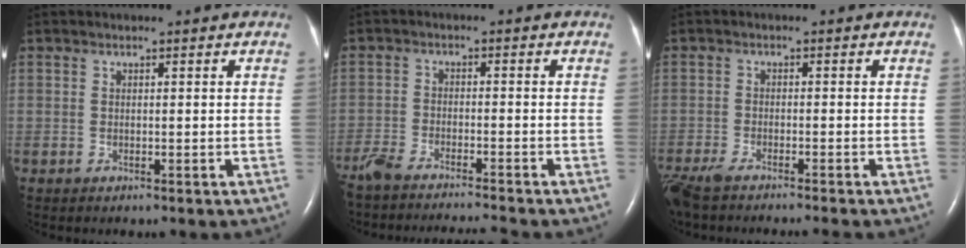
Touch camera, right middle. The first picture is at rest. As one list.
[{"total": 8.1, "force": [-7.6, -0.1, 2.8], "torque": [-0.047, -0.009, -0.128]}, {"total": 8.1, "force": [-7.0, 0.0, 4.1], "torque": [-0.059, -0.022, -0.116]}]